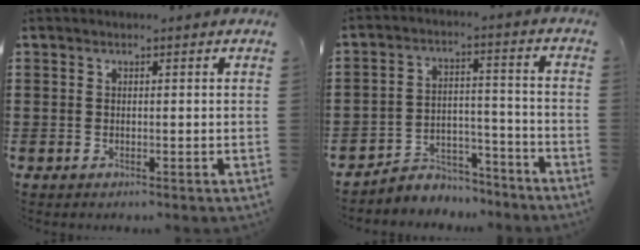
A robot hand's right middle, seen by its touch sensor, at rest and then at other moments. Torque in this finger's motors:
{"motor_torque": [2.14, 0.00, 0.02, 0.03]}